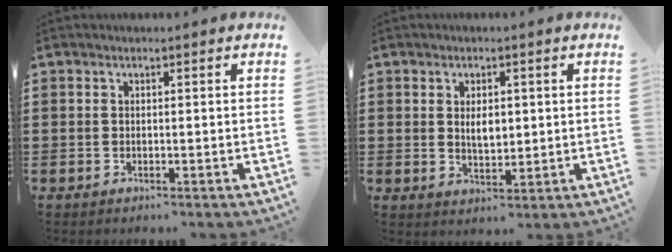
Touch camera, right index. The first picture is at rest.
{"total": 3.2, "force": [0.5, 1.7, 2.7], "torque": [-0.048, 0.003, 0.006]}